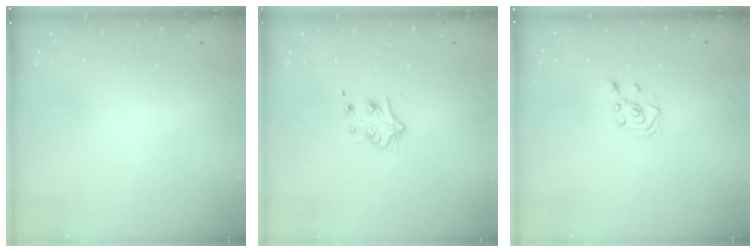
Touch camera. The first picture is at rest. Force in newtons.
{"total": 5.0, "press": 4.9, "slide": 0.6}
{"total": 2.3, "press": 2.2, "slide": 0.6}